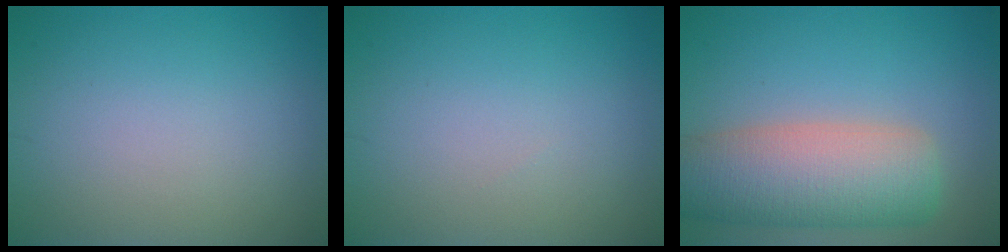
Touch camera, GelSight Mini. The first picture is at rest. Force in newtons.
{"total": 0.0}
{"total": 8.6, "press": 8.6, "slide": 0.8}